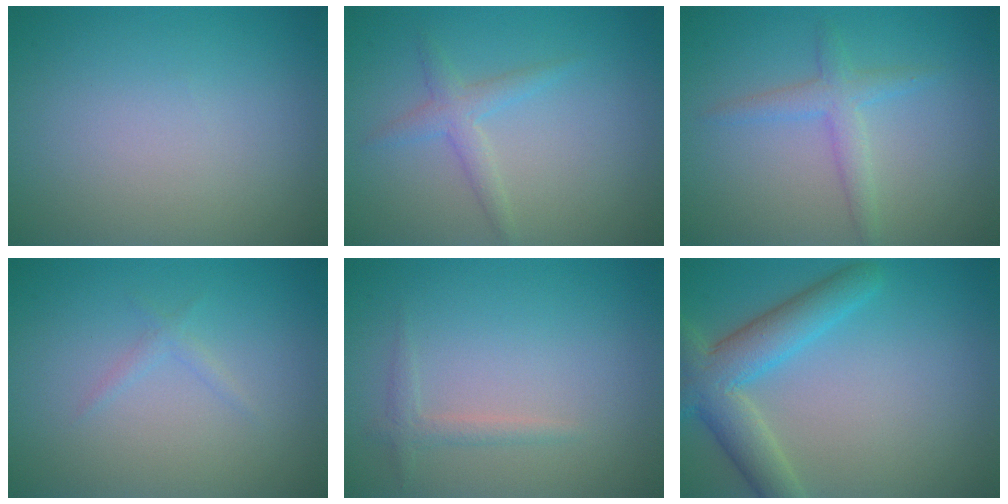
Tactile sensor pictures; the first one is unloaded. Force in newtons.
{"total": 1.9, "press": 1.9, "slide": 0.1}
{"total": 2.2, "press": 2.2, "slide": 0.1}
{"total": 0.9, "press": 0.9, "slide": 0.1}
{"total": 1.2, "press": 1.2, "slide": 0.0}
{"total": 5.6, "press": 5.6, "slide": 0.2}